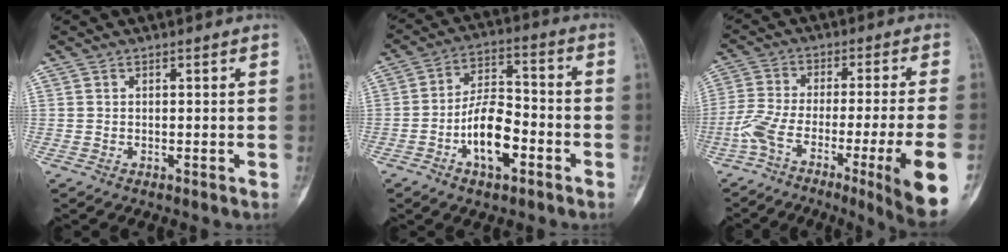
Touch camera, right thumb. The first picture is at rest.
{"total": 11.3, "force": [-4.4, 5.3, 8.9], "torque": [-0.145, 0.037, -0.079]}
{"total": 17.5, "force": [-7.0, 1.5, 15.9], "torque": [-0.280, 0.017, -0.114]}